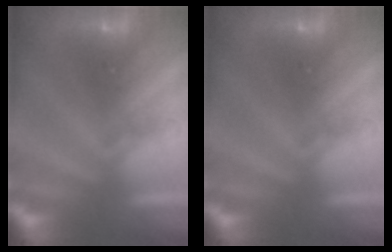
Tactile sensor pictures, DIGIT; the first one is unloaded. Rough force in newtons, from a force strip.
{"total": 0.0}